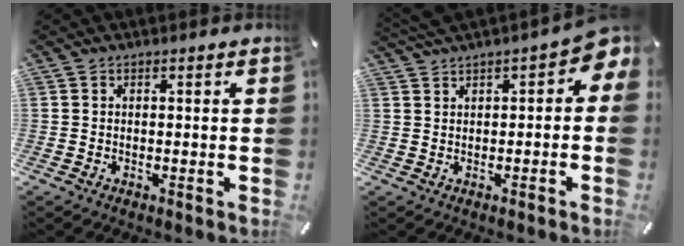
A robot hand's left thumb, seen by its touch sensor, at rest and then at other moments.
{"total": 5.2, "force": [2.0, 2.8, 3.9], "torque": [-0.051, -0.012, 0.034]}